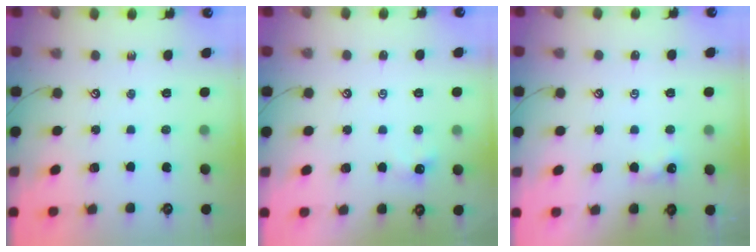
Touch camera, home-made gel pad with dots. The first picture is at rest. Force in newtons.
{"total": 0.0}
{"total": 1.0, "press": 0.9, "slide": 0.4}